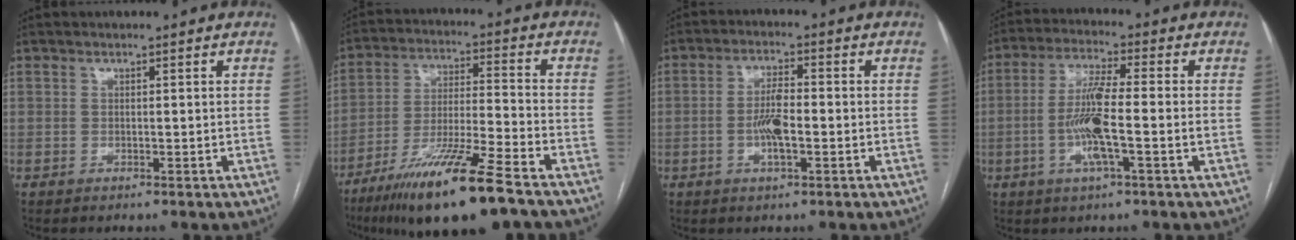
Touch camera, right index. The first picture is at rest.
{"total": 16.1, "force": [-10.9, 0.4, 11.8], "torque": [-0.226, -0.038, -0.195]}
{"total": 5.2, "force": [-1.1, 1.4, 4.9], "torque": [-0.101, 0.004, -0.021]}
{"total": 8.9, "force": [-1.8, 0.6, 8.7], "torque": [-0.173, 0.001, -0.041]}